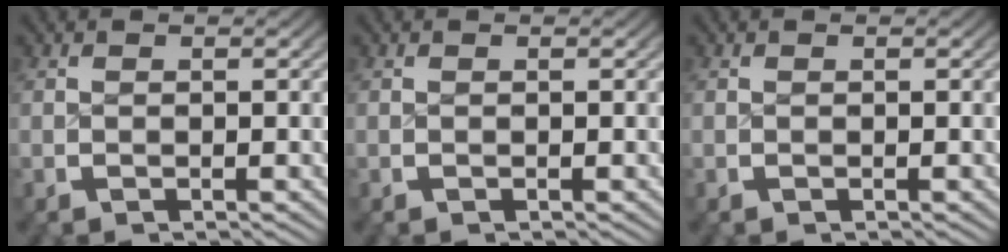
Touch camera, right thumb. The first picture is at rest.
{"total": 0.0}
{"total": 0.0}